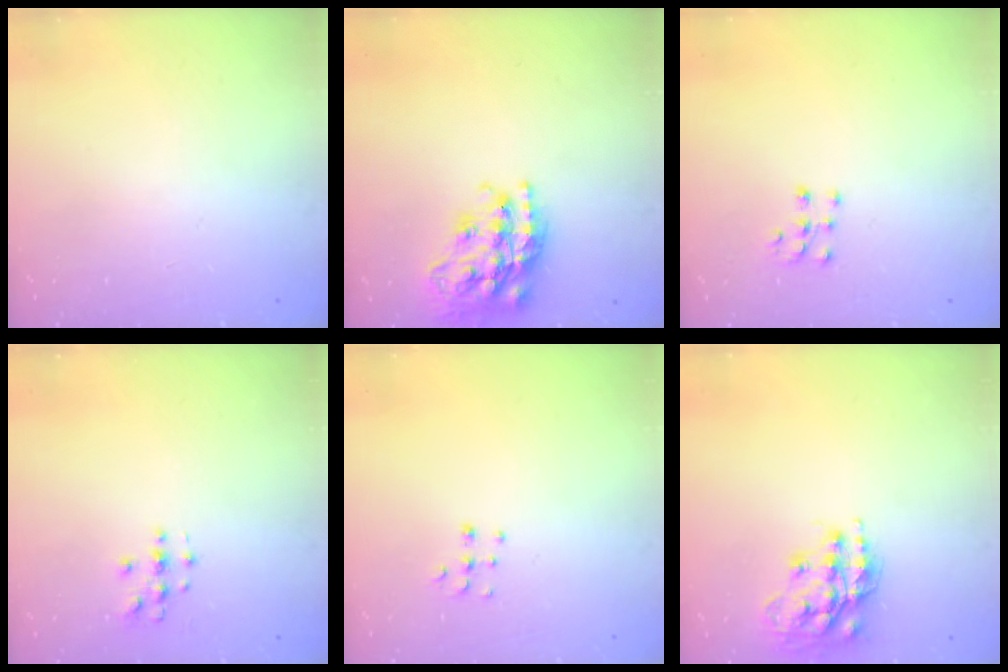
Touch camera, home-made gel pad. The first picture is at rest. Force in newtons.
{"total": 22.6, "press": 22.5, "slide": 1.7}
{"total": 7.6, "press": 7.6, "slide": 0.5}
{"total": 2.9, "press": 2.9, "slide": 0.3}
{"total": 5.8, "press": 5.8, "slide": 0.4}
{"total": 15.4, "press": 15.3, "slide": 1.1}